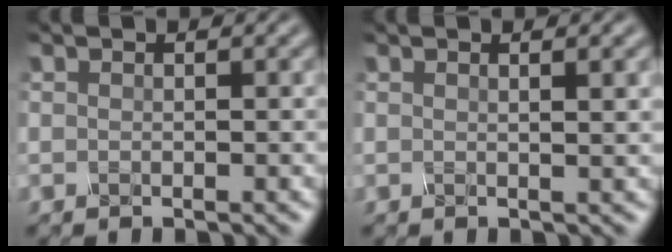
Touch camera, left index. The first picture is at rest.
{"total": 2.3, "force": [0.8, 0.7, 2.0], "torque": [-0.019, 0.003, 0.003]}